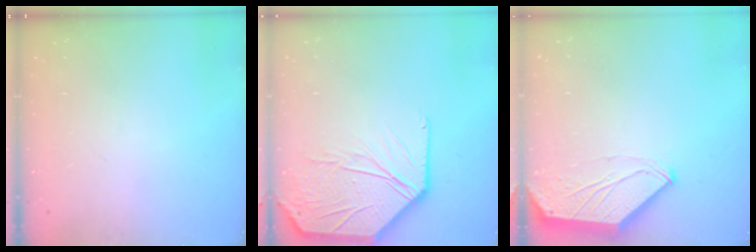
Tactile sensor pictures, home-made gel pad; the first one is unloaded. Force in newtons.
{"total": 15.2, "press": 15.1, "slide": 1.8}
{"total": 0.0}